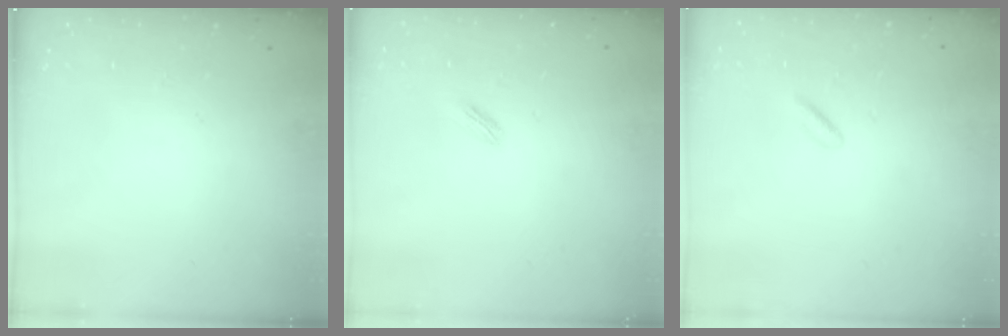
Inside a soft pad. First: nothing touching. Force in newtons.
{"total": 1.3, "press": 1.2, "slide": 0.3}
{"total": 1.8, "press": 1.6, "slide": 0.8}